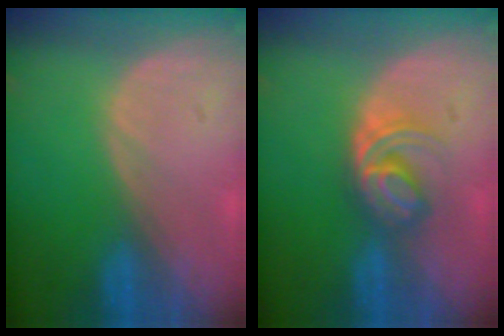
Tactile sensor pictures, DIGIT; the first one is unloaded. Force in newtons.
{"total": 5.9, "press": 5.1, "slide": 3.1}